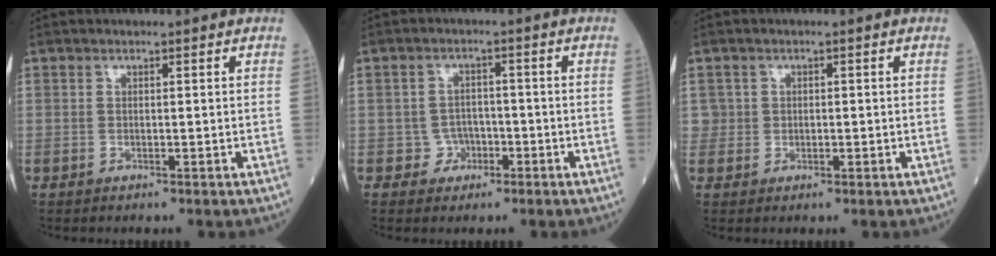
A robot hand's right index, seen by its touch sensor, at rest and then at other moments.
{"total": 3.7, "force": [-1.6, 3.2, 0.7], "torque": [-0.005, 0.013, -0.023]}
{"total": 2.9, "force": [0.1, 2.8, 0.7], "torque": [-0.017, 0.015, 0.010]}